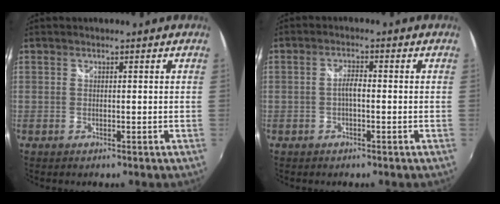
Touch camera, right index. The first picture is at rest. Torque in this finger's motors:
{"motor_torque": [0.35, 0.05, 0.23, 0.05]}